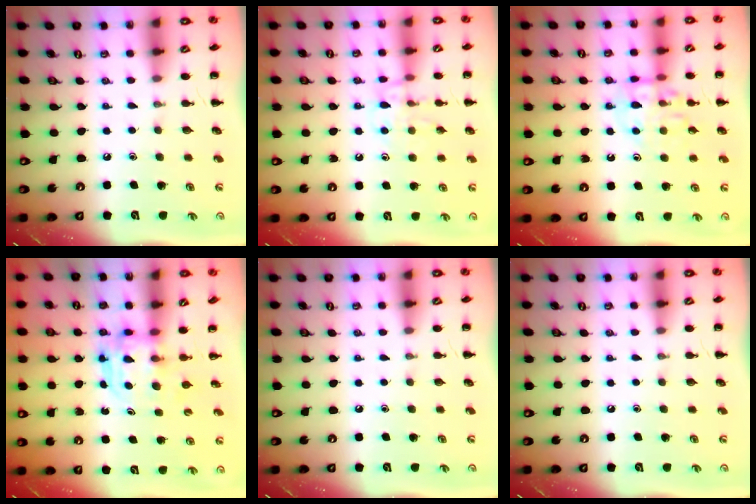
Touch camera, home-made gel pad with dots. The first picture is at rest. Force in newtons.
{"total": 10.6, "press": 10.6, "slide": 0.7}
{"total": 11.9, "press": 11.8, "slide": 1.3}
{"total": 3.6, "press": 3.6, "slide": 0.3}
{"total": 0.0}
{"total": 0.0}